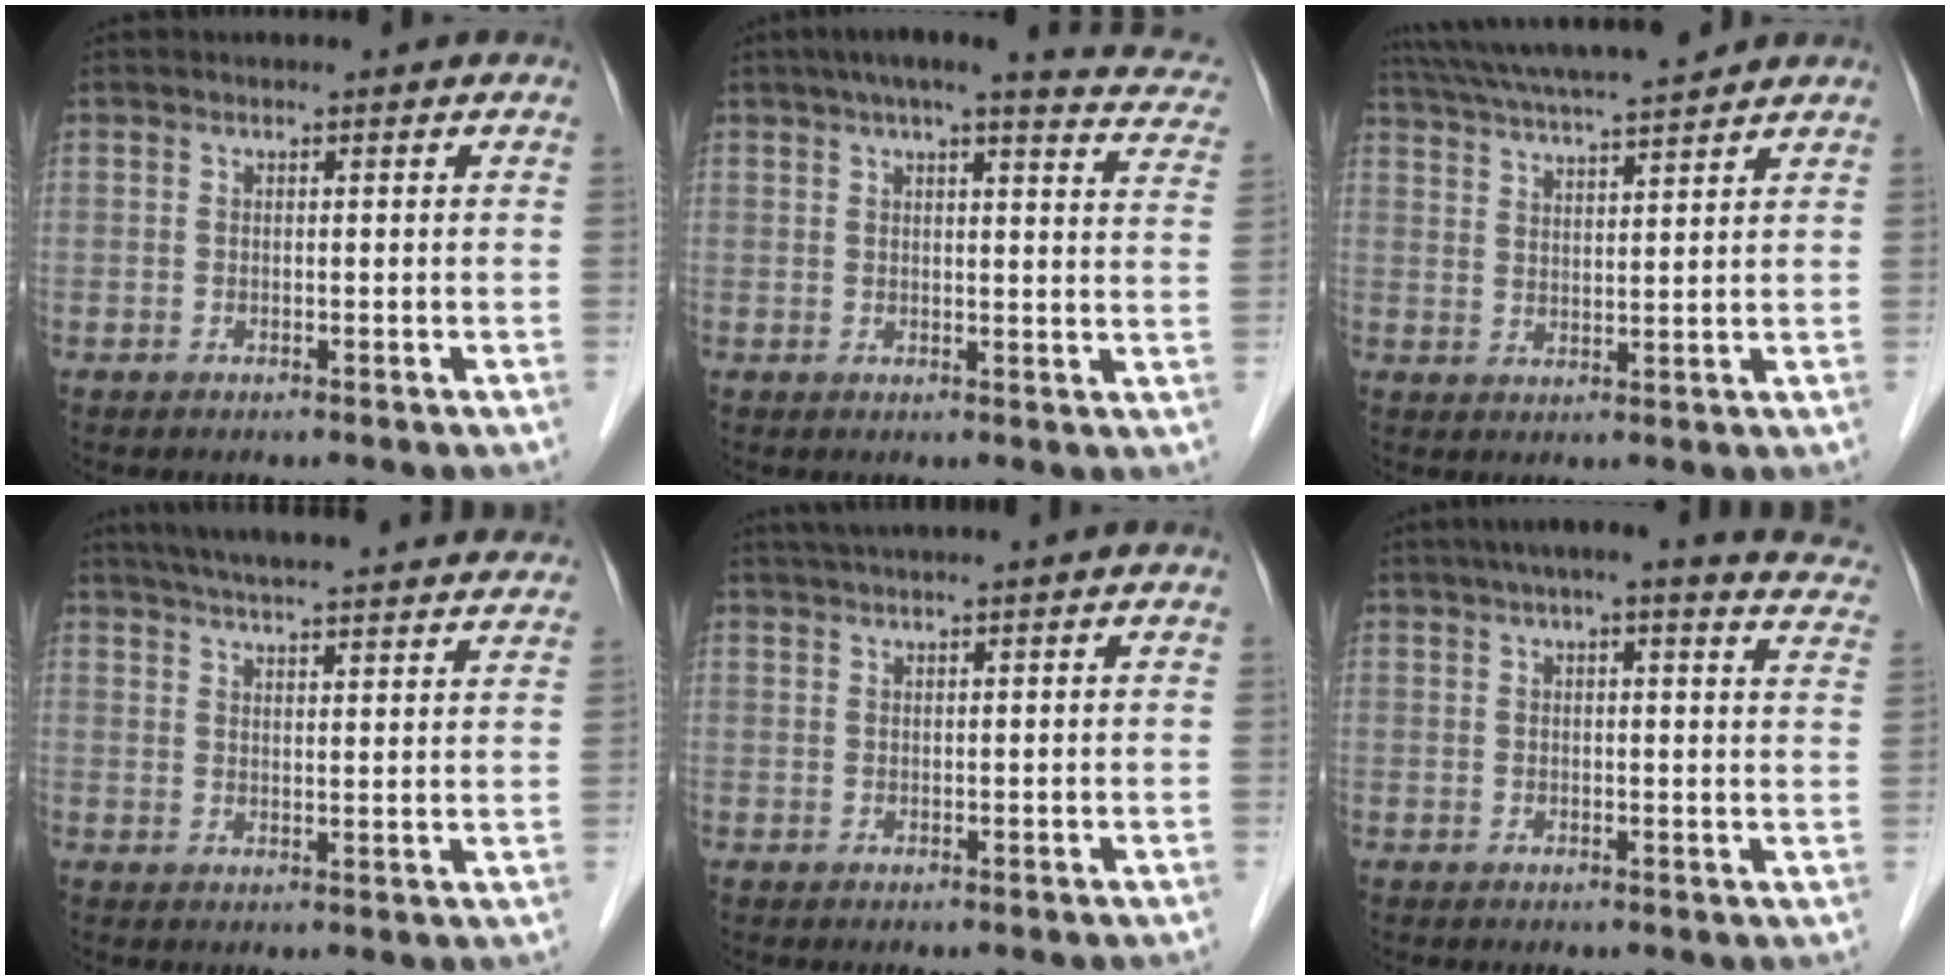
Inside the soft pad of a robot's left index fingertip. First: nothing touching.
{"total": 17.6, "force": [14.4, 2.7, 9.8], "torque": [-0.124, 0.012, 0.156]}
{"total": 13.0, "force": [11.6, 0.2, 5.9], "torque": [-0.114, 0.025, 0.186]}
{"total": 25.7, "force": [23.6, 2.6, 9.9], "torque": [-0.161, -0.008, 0.299]}
{"total": 4.6, "force": [3.7, -0.8, 2.6], "torque": [-0.039, 0.026, 0.067]}
{"total": 17.5, "force": [15.2, 2.3, 8.3], "torque": [-0.100, -0.005, 0.165]}